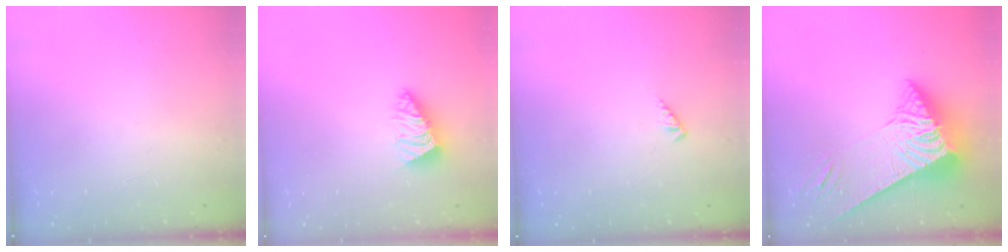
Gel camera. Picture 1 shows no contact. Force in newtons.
{"total": 2.1, "press": 2.1, "slide": 0.5}
{"total": 1.2, "press": 1.1, "slide": 0.3}
{"total": 9.7, "press": 9.5, "slide": 1.8}